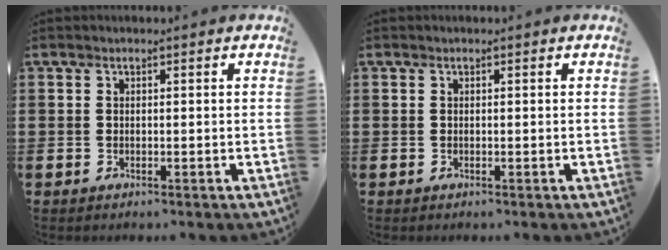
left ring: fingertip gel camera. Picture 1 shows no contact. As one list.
[{"total": 0.0}]